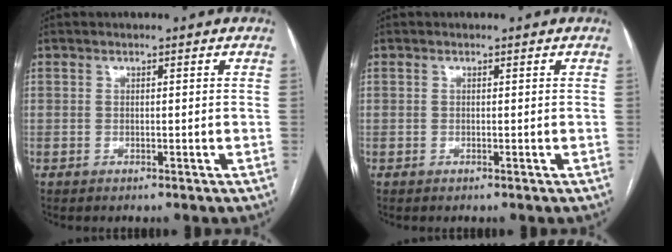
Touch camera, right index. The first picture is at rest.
{"total": 0.0}